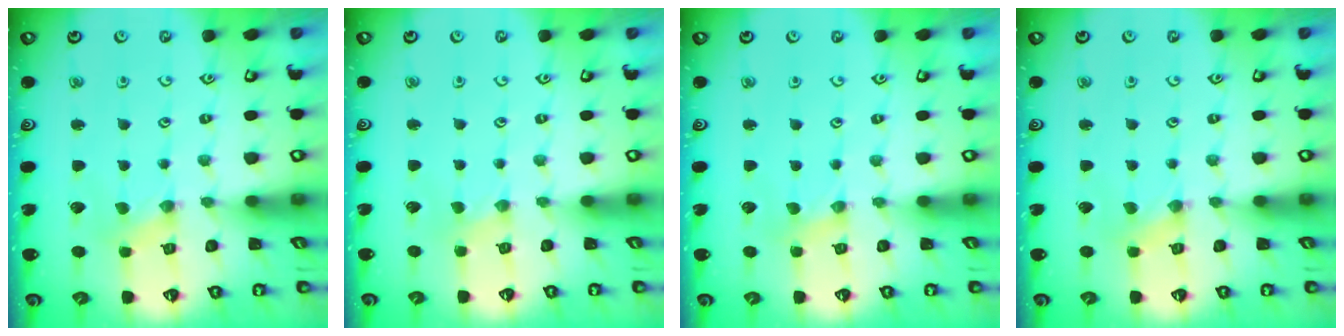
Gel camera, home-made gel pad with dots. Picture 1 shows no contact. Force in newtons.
{"total": 0.0}
{"total": 1.0, "press": 1.0, "slide": 0.2}
{"total": 0.0}